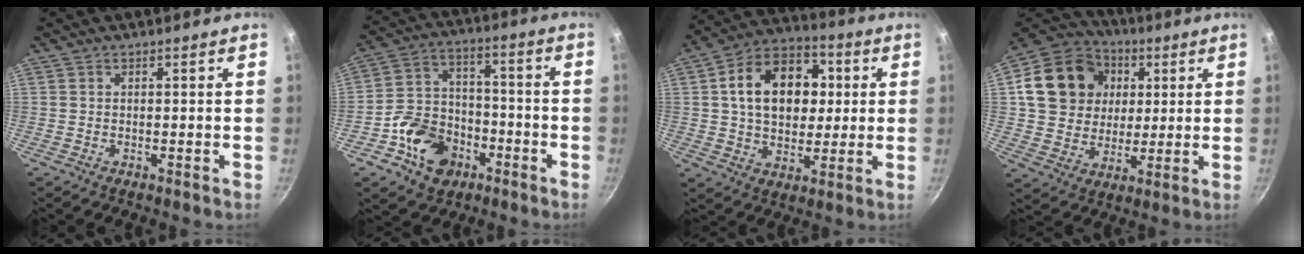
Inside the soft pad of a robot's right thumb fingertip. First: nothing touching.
{"total": 14.1, "force": [-6.3, 10.7, 6.8], "torque": [-0.094, 0.054, -0.109]}
{"total": 18.0, "force": [3.1, 13.0, 12.1], "torque": [-0.157, 0.020, 0.041]}
{"total": 18.4, "force": [4.3, 15.5, 8.9], "torque": [-0.146, 0.013, 0.071]}